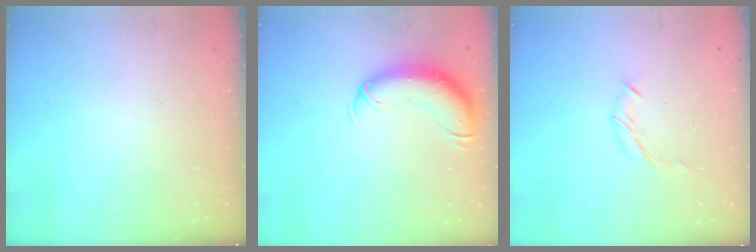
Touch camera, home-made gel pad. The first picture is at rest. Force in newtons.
{"total": 12.5, "press": 12.2, "slide": 3.0}
{"total": 7.1, "press": 7.0, "slide": 1.5}